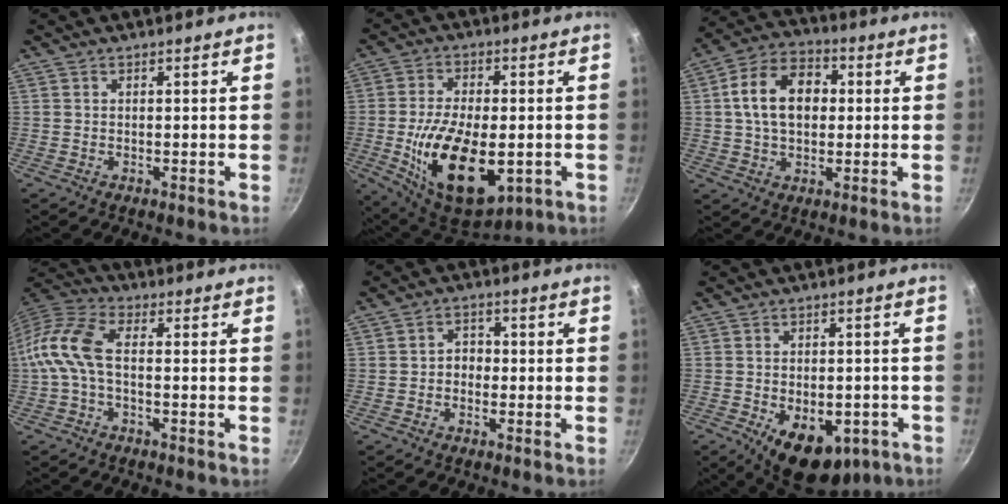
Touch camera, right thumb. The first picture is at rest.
{"total": 19.8, "force": [-4.0, 10.5, 16.3], "torque": [-0.270, 0.003, -0.054]}
{"total": 13.1, "force": [1.5, 9.1, 9.4], "torque": [-0.129, 0.022, 0.013]}
{"total": 9.8, "force": [-1.3, 5.0, 8.3], "torque": [-0.183, 0.031, -0.044]}
{"total": 3.2, "force": [-0.8, 2.6, 1.6], "torque": [-0.005, 0.013, -0.018]}
{"total": 13.1, "force": [-5.4, 7.6, 9.2], "torque": [-0.093, 0.005, -0.059]}